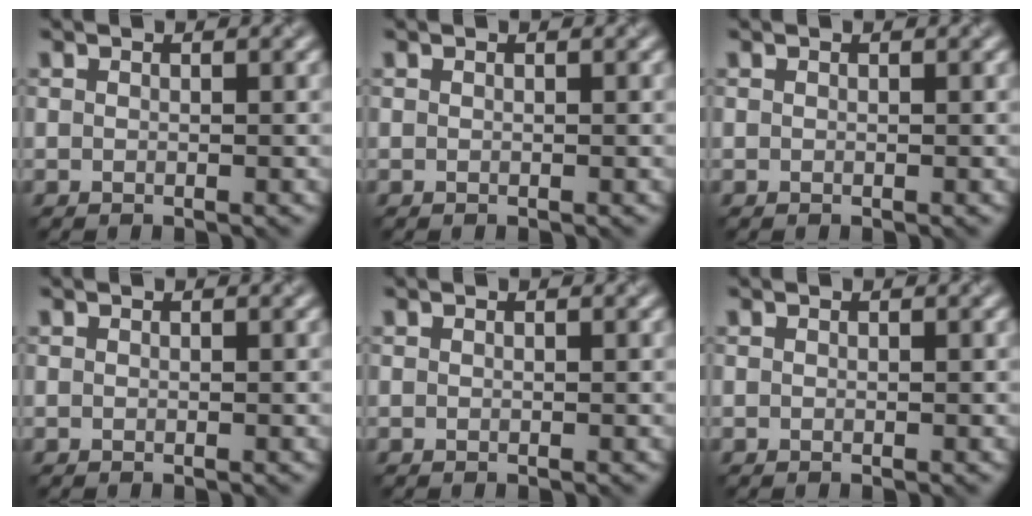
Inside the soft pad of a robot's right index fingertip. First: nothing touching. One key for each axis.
{"total": 0.0}
{"total": 0.0}
{"total": 0.0}
{"total": 0.0}
{"total": 0.0}